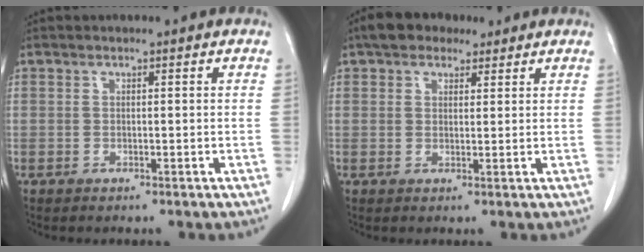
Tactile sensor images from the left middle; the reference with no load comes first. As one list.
[{"total": 5.5, "force": [3.9, 3.1, 2.3], "torque": [-0.040, 0.026, 0.068]}]